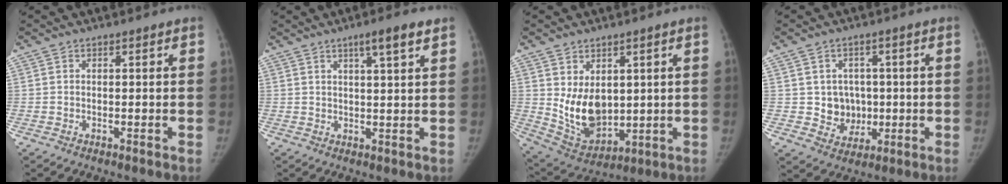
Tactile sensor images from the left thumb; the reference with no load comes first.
{"total": 5.2, "force": [3.1, 0.4, 4.2], "torque": [-0.065, -0.014, 0.050]}
{"total": 11.1, "force": [1.6, 7.5, 8.0], "torque": [-0.111, -0.025, 0.058]}
{"total": 6.6, "force": [0.1, 6.1, 2.5], "torque": [-0.001, 0.003, 0.011]}